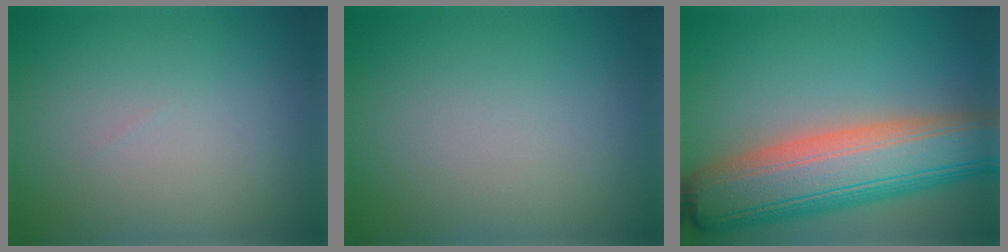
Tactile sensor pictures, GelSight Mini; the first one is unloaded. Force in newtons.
{"total": 0.0}
{"total": 11.6, "press": 11.6, "slide": 0.7}